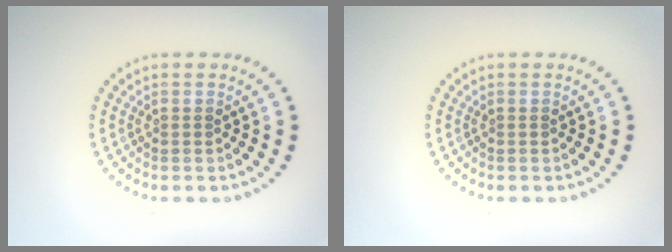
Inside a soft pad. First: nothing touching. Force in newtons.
{"total": 0.0}